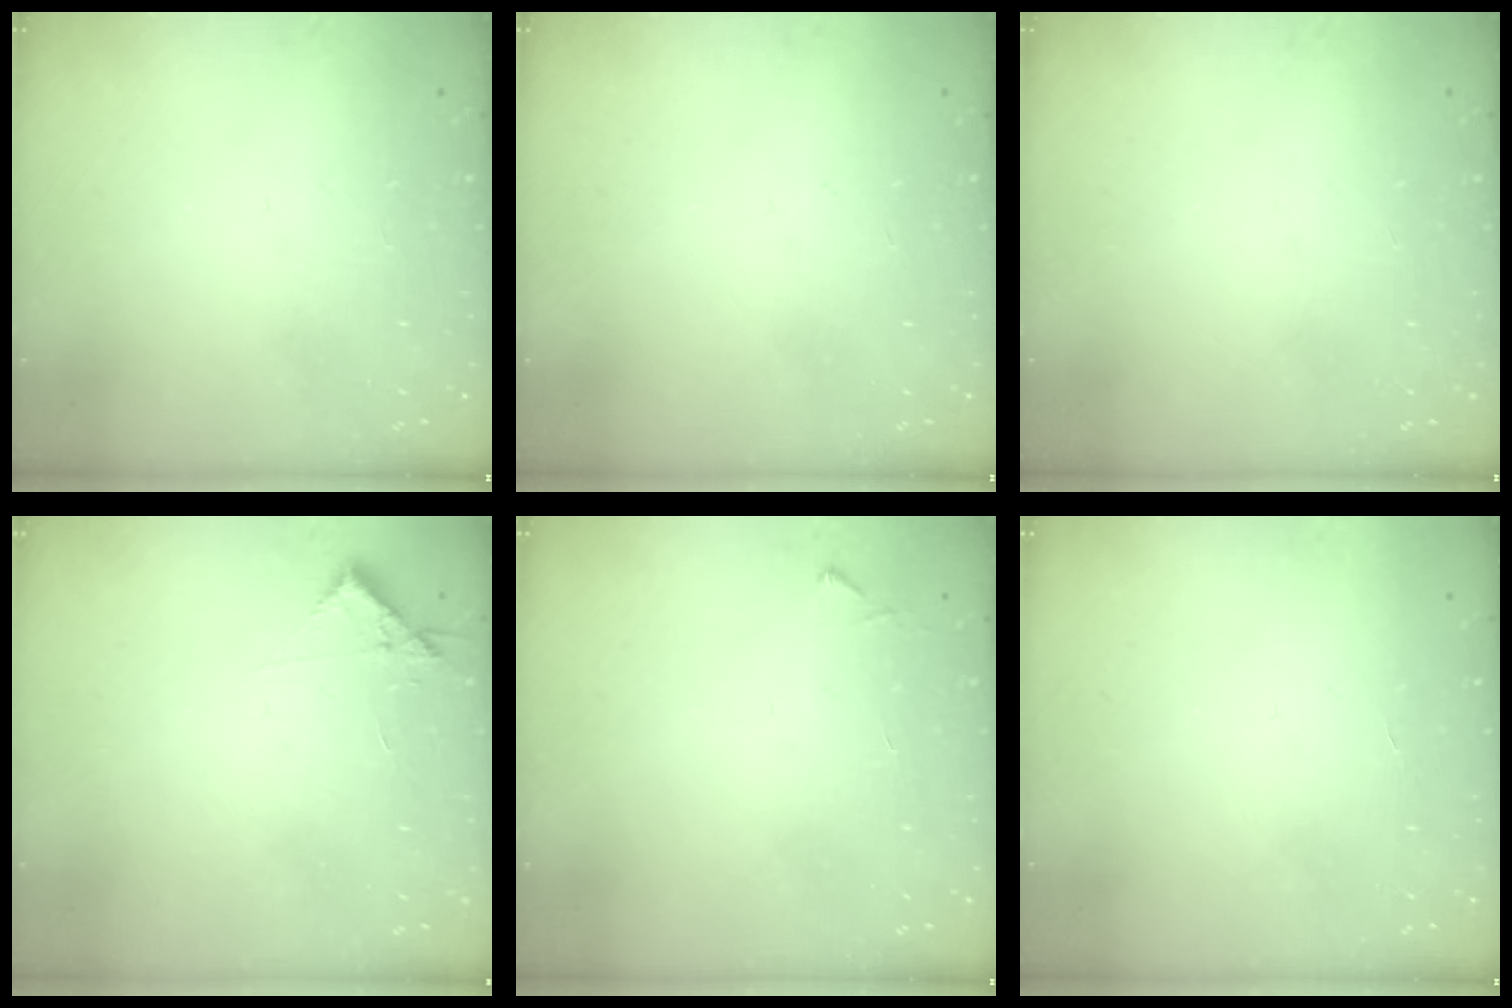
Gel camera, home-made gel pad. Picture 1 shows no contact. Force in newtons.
{"total": 0.0}
{"total": 0.0}
{"total": 3.9, "press": 3.9, "slide": 0.5}
{"total": 4.8, "press": 4.8, "slide": 0.6}
{"total": 1.8, "press": 1.8, "slide": 0.1}